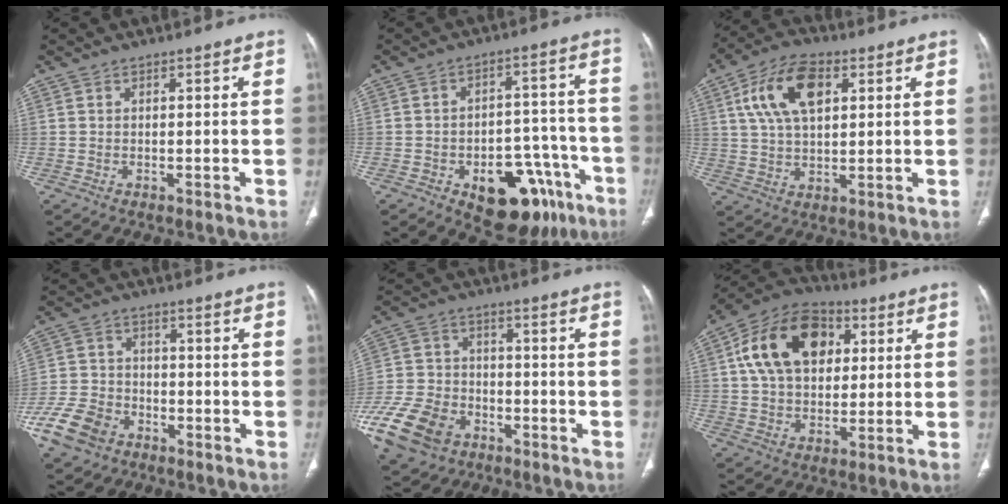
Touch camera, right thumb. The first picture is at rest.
{"total": 17.4, "force": [-9.1, 9.6, 11.2], "torque": [-0.096, 0.066, -0.116]}
{"total": 13.0, "force": [4.4, 7.2, 9.9], "torque": [-0.179, 0.002, 0.080]}
{"total": 10.4, "force": [-5.7, 7.4, 4.7], "torque": [-0.089, 0.023, -0.108]}
{"total": 17.6, "force": [-8.8, 12.3, 9.1], "torque": [-0.203, 0.026, -0.158]}
{"total": 18.4, "force": [5.0, 12.7, 12.3], "torque": [-0.195, 0.009, 0.080]}